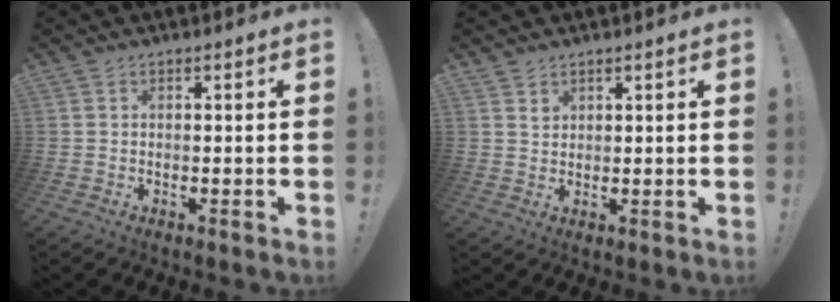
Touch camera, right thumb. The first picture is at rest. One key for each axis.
{"total": 2.7, "fx": 2.0, "fy": 1.8, "fz": 0.3, "tx": 0.011, "ty": -0.020, "tz": 0.034}